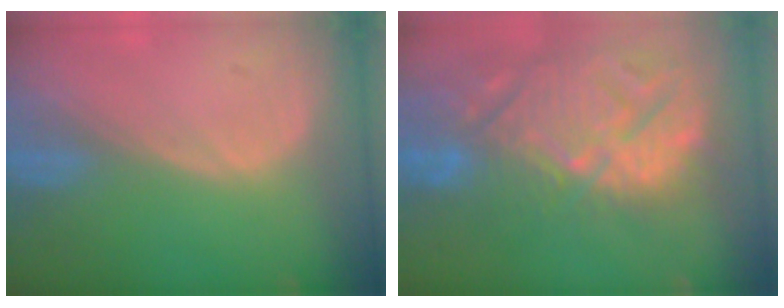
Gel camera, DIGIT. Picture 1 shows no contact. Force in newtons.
{"total": 15.2, "press": 13.0, "slide": 7.8}